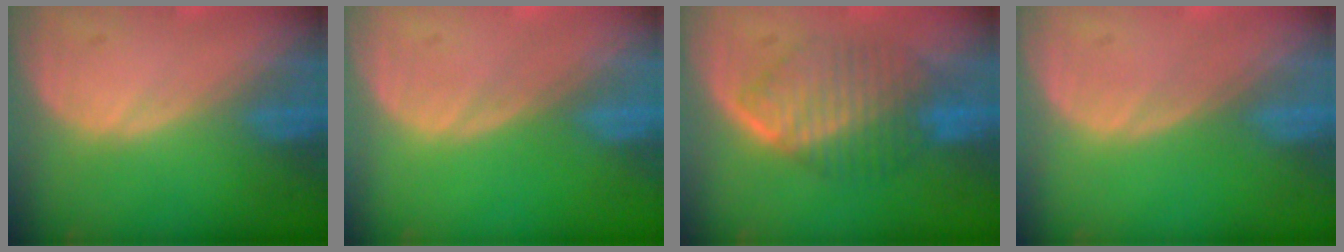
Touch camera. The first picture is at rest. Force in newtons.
{"total": 0.0}
{"total": 7.2, "press": 7.2, "slide": 0.4}
{"total": 0.0}